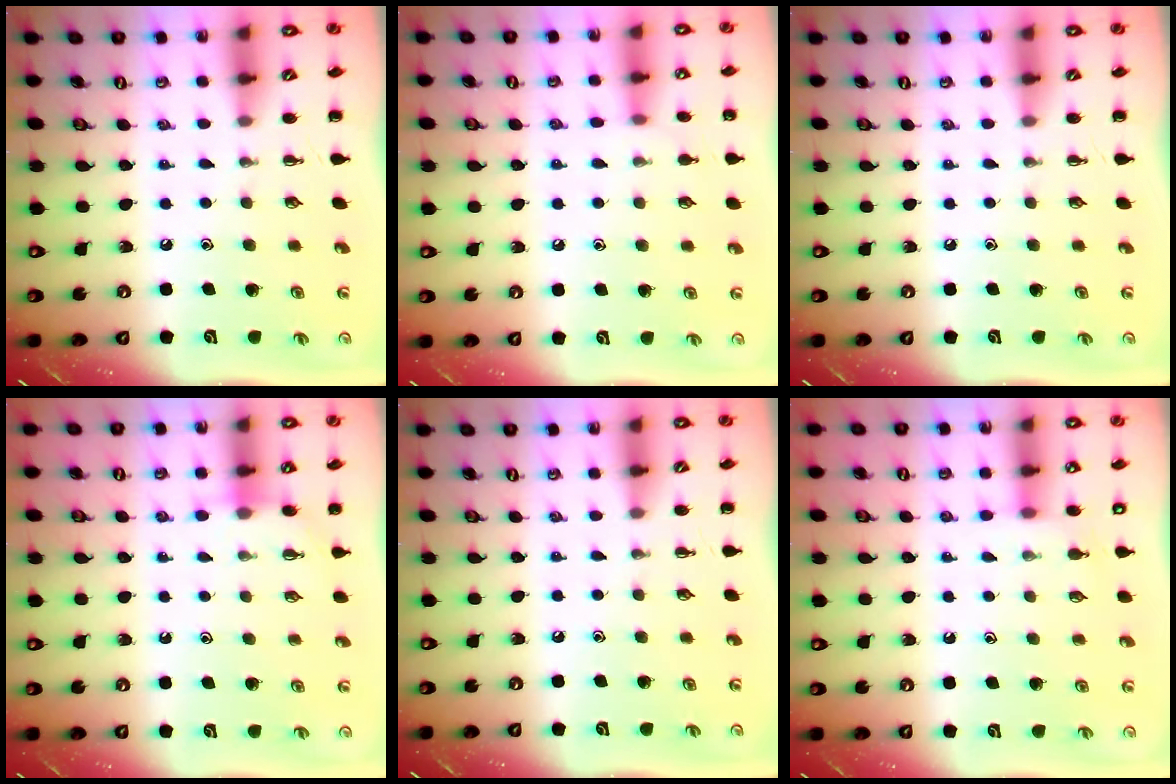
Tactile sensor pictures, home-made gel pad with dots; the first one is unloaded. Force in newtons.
{"total": 5.5, "press": 5.1, "slide": 2.1}
{"total": 0.0}
{"total": 4.9, "press": 4.8, "slide": 1.0}
{"total": 0.0}
{"total": 4.4, "press": 4.2, "slide": 1.4}